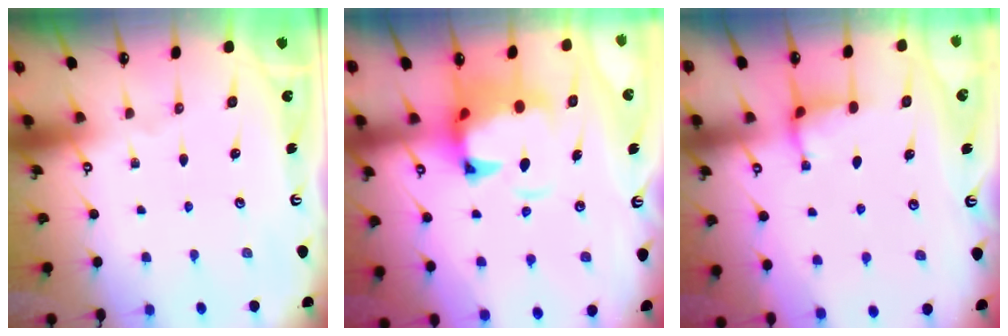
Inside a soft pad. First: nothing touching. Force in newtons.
{"total": 5.2, "press": 4.9, "slide": 1.6}
{"total": 3.0, "press": 3.0, "slide": 0.3}